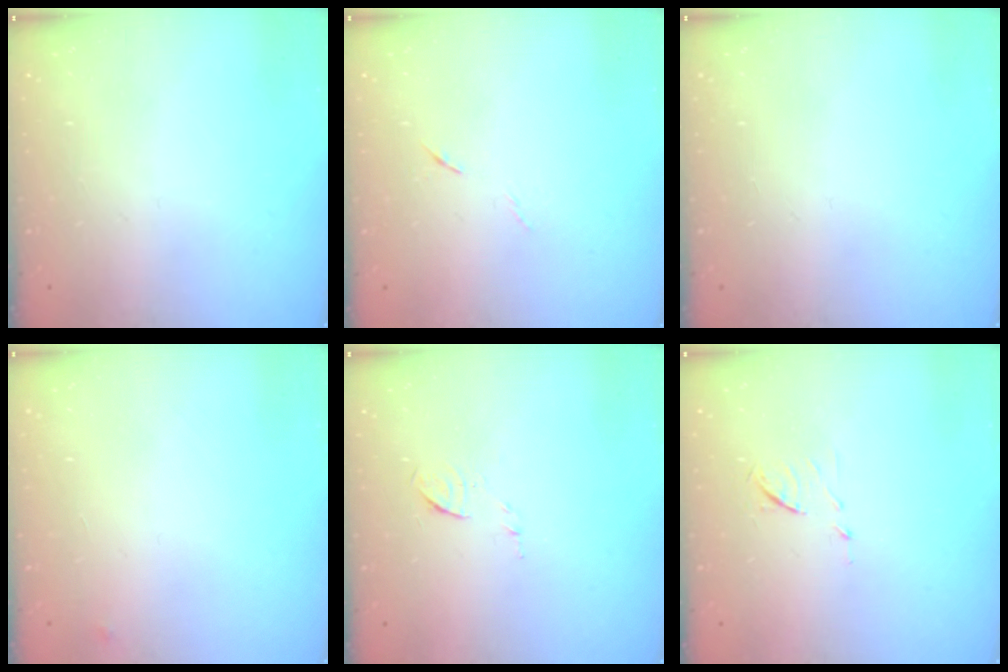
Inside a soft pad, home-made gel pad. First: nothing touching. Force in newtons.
{"total": 4.4, "press": 4.2, "slide": 1.3}
{"total": 0.0}
{"total": 2.5, "press": 2.4, "slide": 0.4}
{"total": 5.0, "press": 4.9, "slide": 1.2}
{"total": 5.8, "press": 5.8, "slide": 0.8}